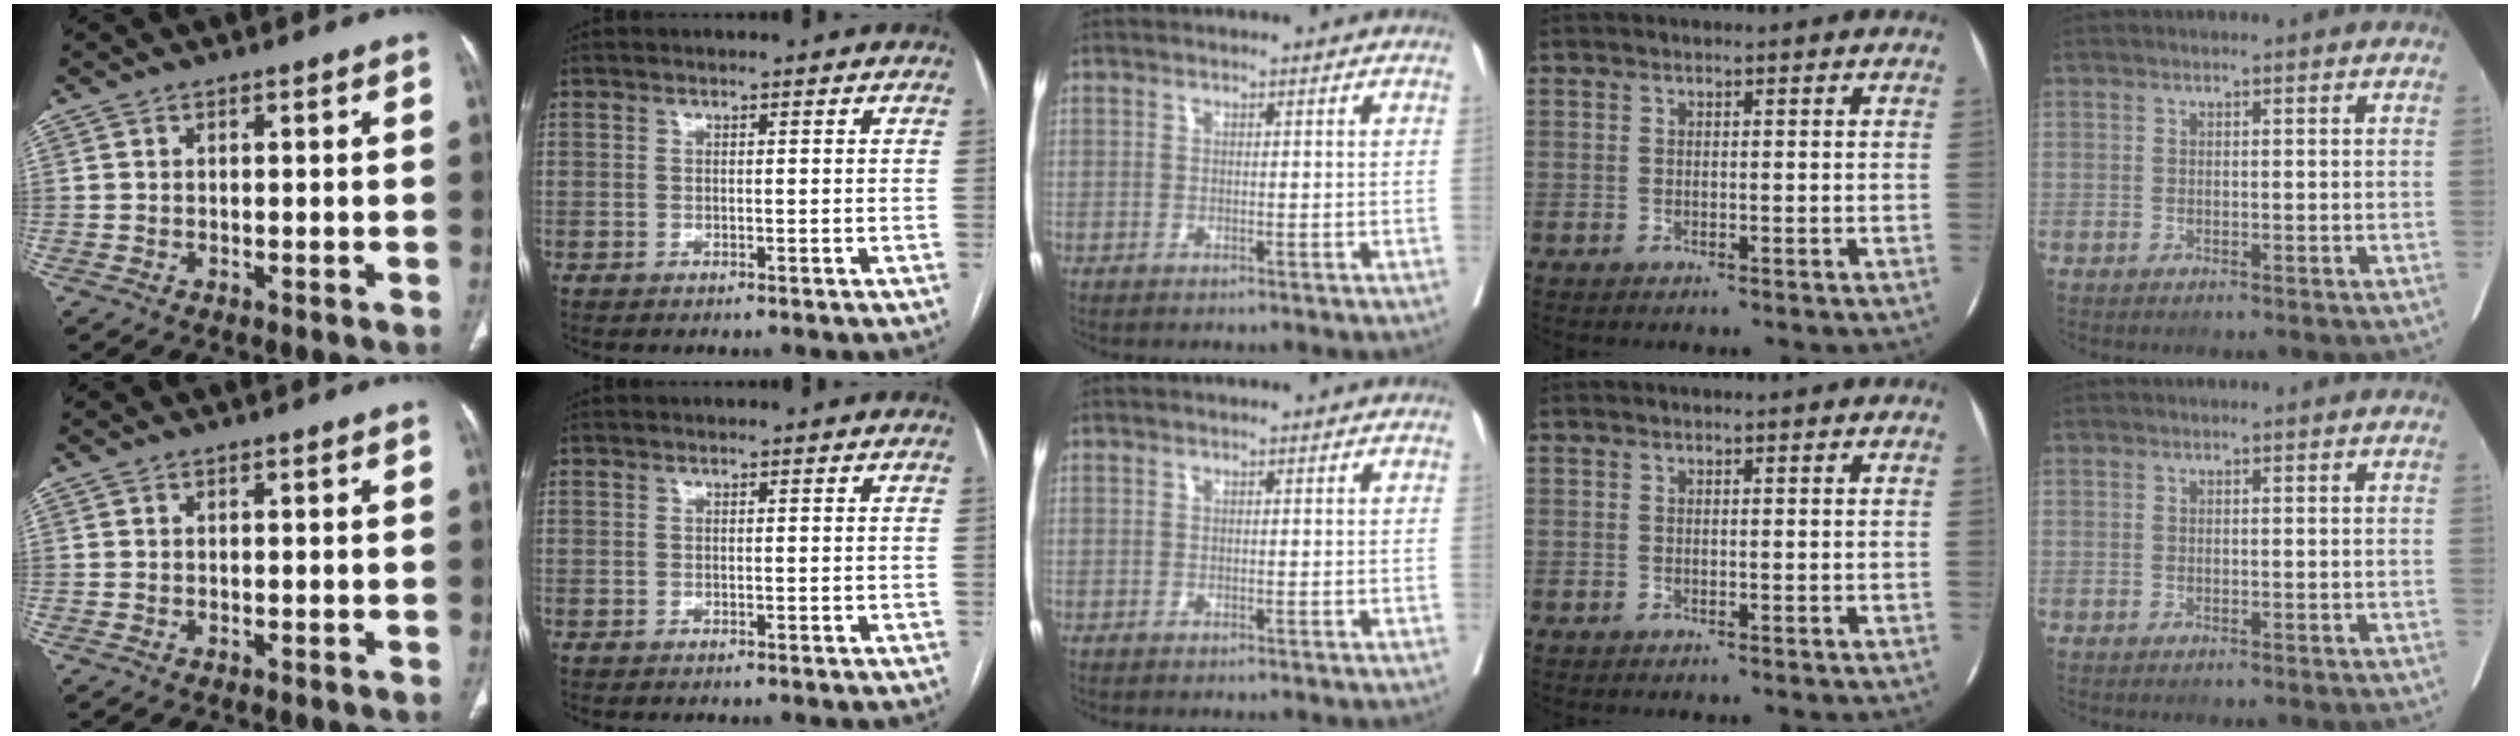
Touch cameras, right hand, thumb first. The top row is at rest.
{}